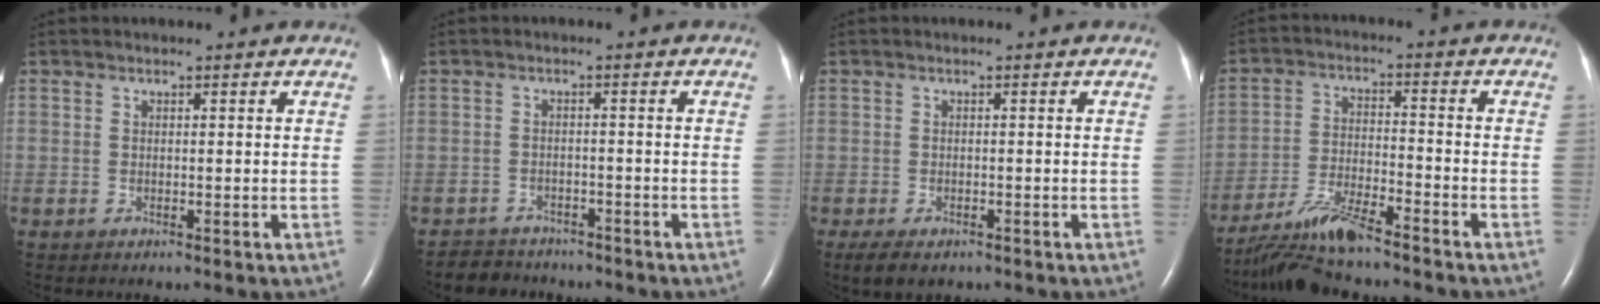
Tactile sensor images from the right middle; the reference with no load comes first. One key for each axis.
{"total": 4.4, "fx": -4.0, "fy": 1.7, "fz": -0.1, "tx": -0.001, "ty": -0.005, "tz": -0.063}
{"total": 3.4, "fx": -2.2, "fy": 1.5, "fz": 2.1, "tx": -0.040, "ty": -0.010, "tz": -0.030}
{"total": 8.4, "fx": -7.5, "fy": 0.2, "fz": 3.7, "tx": -0.077, "ty": -0.018, "tz": -0.137}